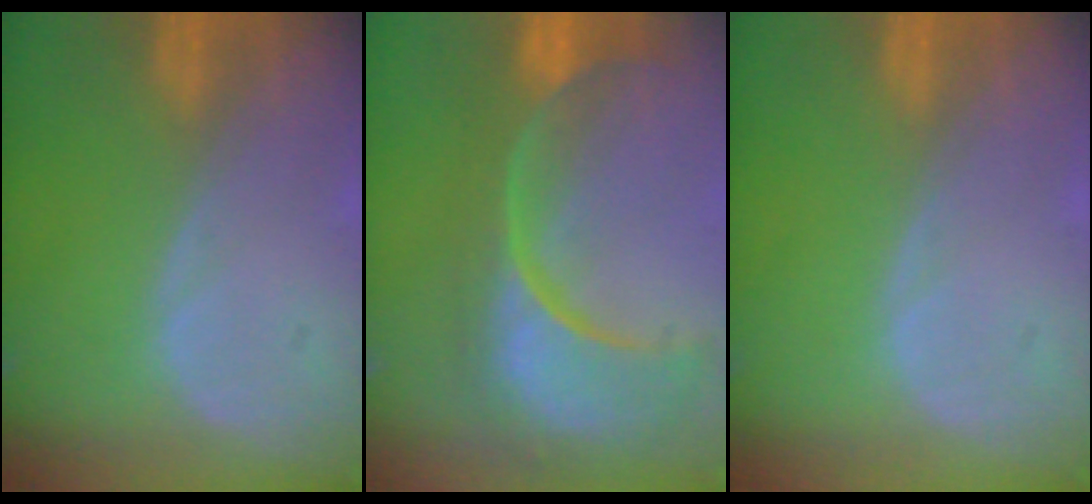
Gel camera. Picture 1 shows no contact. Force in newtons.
{"total": 14.0, "press": 11.2, "slide": 8.4}
{"total": 0.0}